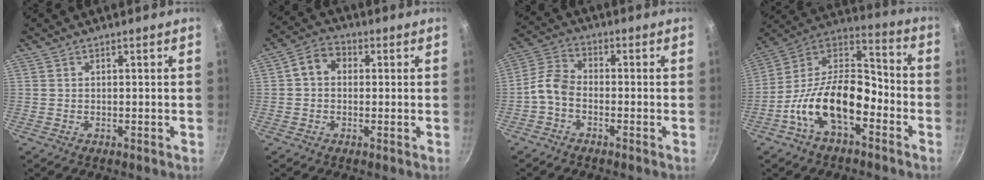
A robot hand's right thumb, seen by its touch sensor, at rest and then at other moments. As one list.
[{"total": 5.8, "force": [0.6, 4.7, 3.4], "torque": [-0.041, 0.015, -0.005]}, {"total": 5.7, "force": [-2.5, 3.6, 3.7], "torque": [-0.077, 0.037, -0.064]}, {"total": 18.4, "force": [-7.1, 10.1, 13.7], "torque": [-0.216, 0.069, -0.148]}]